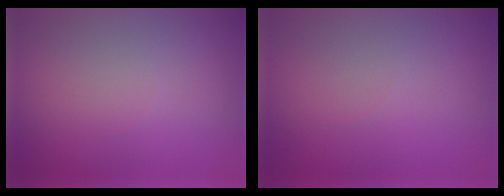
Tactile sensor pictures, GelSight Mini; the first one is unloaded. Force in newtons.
{"total": 0.0}